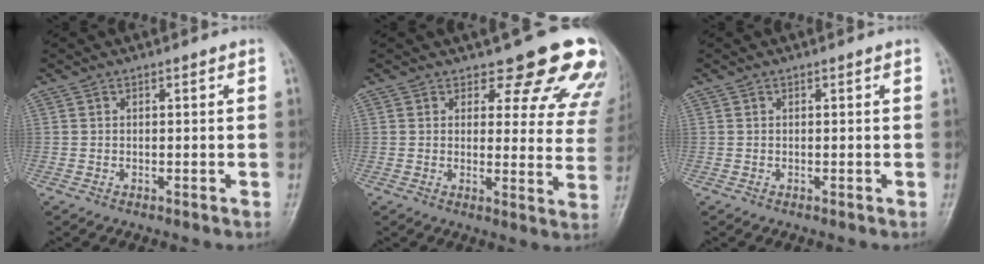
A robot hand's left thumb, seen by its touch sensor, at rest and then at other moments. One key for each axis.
{"total": 14.2, "fx": 11.9, "fy": 5.5, "fz": 5.4, "tx": -0.002, "ty": -0.080, "tz": 0.112}
{"total": 0.0}